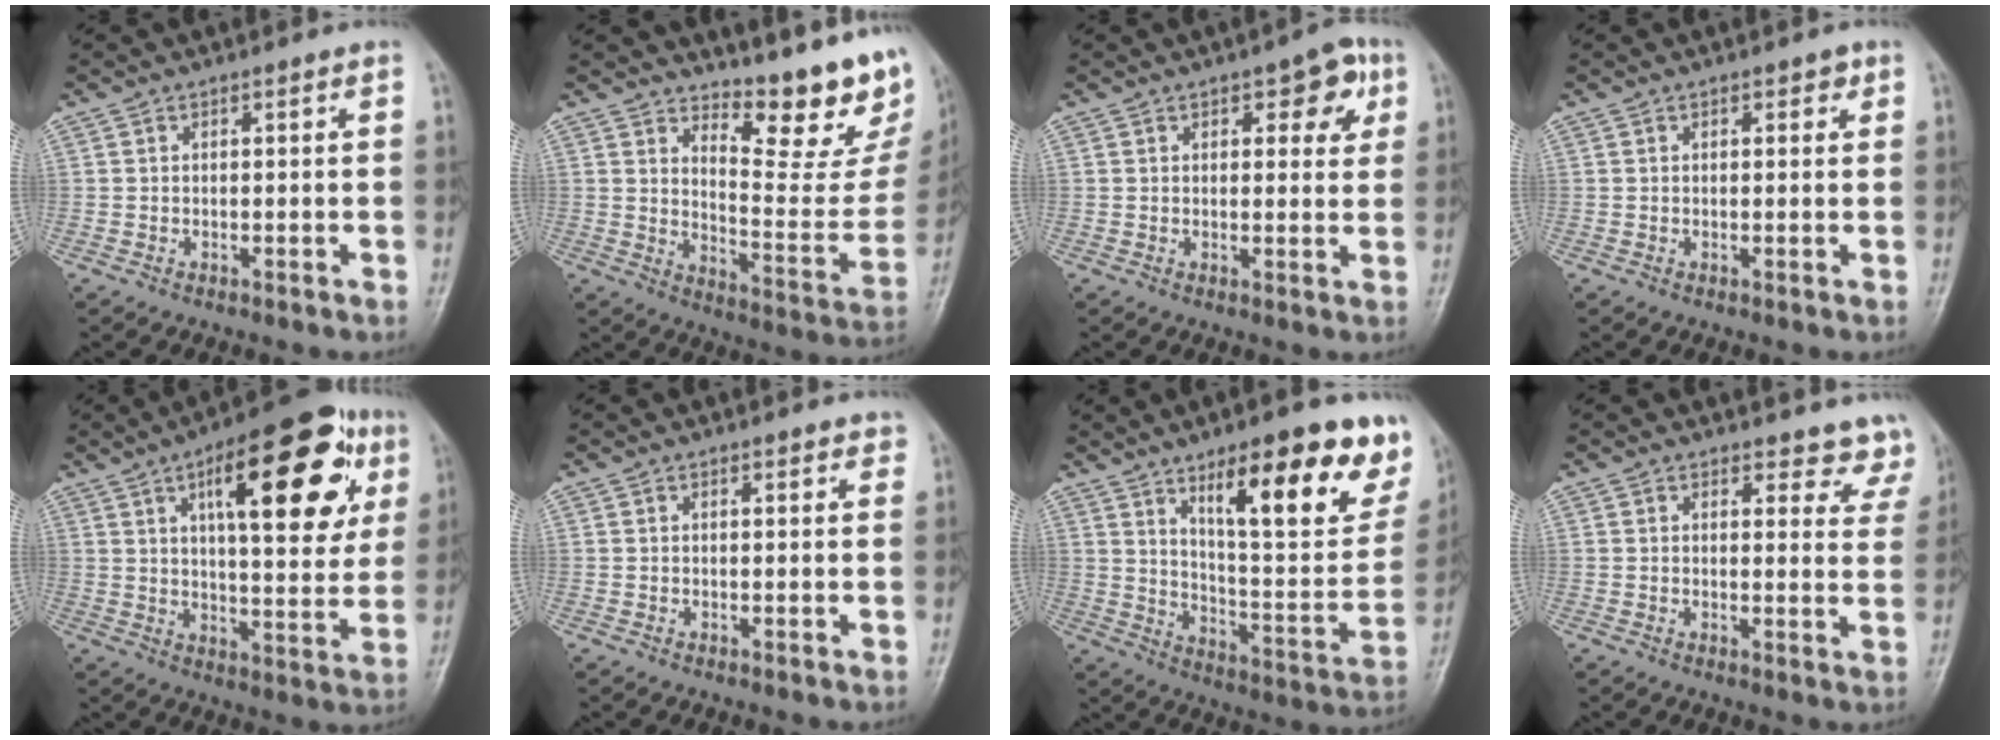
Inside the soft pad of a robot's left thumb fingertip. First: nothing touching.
{"total": 16.9, "force": [13.2, 4.6, 9.6], "torque": [-0.086, -0.125, 0.182]}
{"total": 6.9, "force": [3.0, 3.2, 5.4], "torque": [-0.036, -0.006, 0.030]}
{"total": 1.4, "force": [0.7, 0.8, 0.9], "torque": [0.000, 0.000, 0.006]}
{"total": 22.8, "force": [8.7, 8.7, 19.2], "torque": [-0.228, -0.008, 0.120]}
{"total": 1.4, "force": [1.1, 0.6, 0.7], "torque": [0.000, -0.003, 0.009]}
{"total": 23.2, "force": [13.4, 7.0, 17.6], "torque": [-0.200, -0.062, 0.207]}
{"total": 7.5, "force": [6.9, 2.8, 0.4], "torque": [0.047, -0.040, 0.049]}